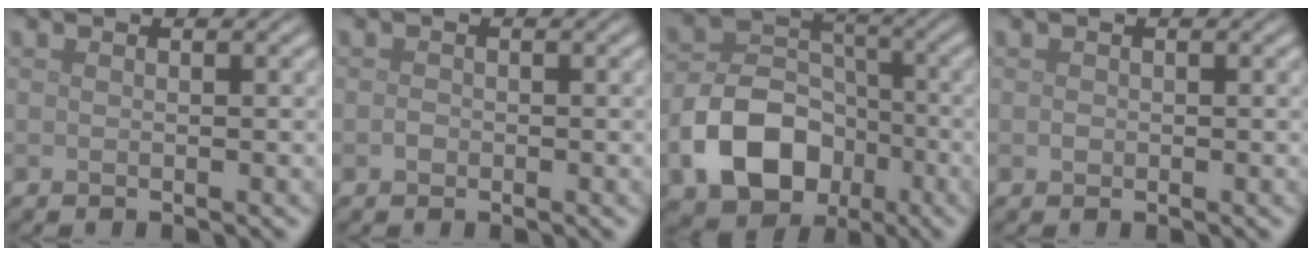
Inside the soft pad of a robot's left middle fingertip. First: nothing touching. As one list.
[{"total": 0.8, "force": [-0.3, 0.7, 0.3], "torque": [-0.007, -0.001, -0.009]}, {"total": 8.8, "force": [-3.5, 6.4, 4.9], "torque": [-0.089, -0.006, -0.066]}, {"total": 0.6, "force": [-0.1, 0.5, 0.2], "torque": [-0.004, -0.002, -0.003]}]